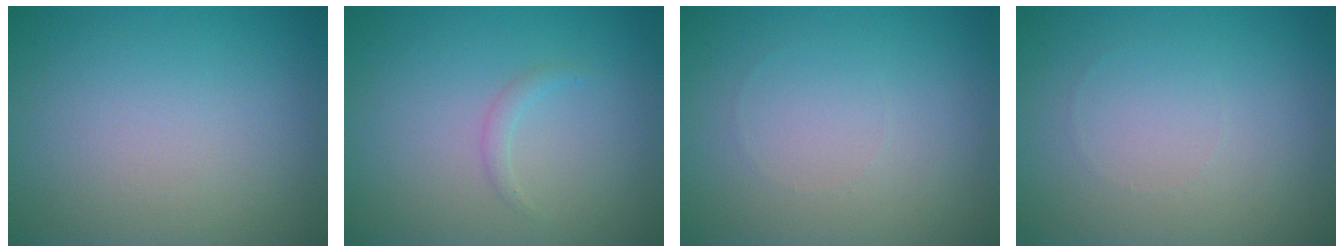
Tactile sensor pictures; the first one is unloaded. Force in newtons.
{"total": 0.8, "press": 0.8, "slide": 0.1}
{"total": 0.0}
{"total": 0.0}